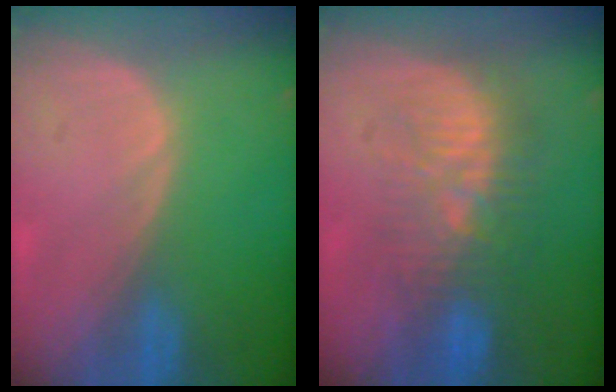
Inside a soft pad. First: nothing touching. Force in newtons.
{"total": 9.1, "press": 8.8, "slide": 2.3}